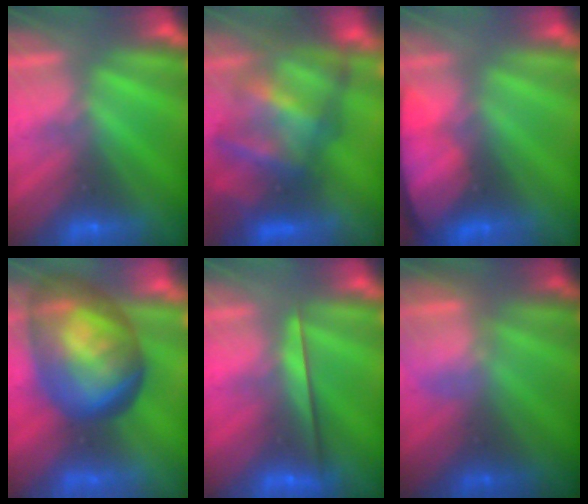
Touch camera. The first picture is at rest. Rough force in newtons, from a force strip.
{"total": 7.6}
{"total": 8.6}
{"total": 7.4}
{"total": 2.4}
{"total": 3.8}